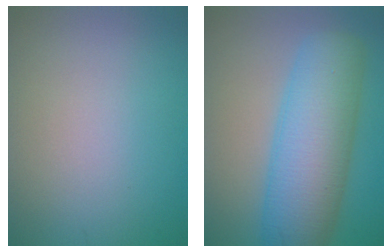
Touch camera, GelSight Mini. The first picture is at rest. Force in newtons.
{"total": 9.7, "press": 9.7, "slide": 0.2}